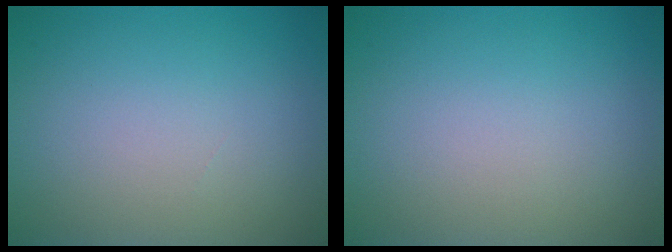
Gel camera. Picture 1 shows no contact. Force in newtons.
{"total": 0.0}